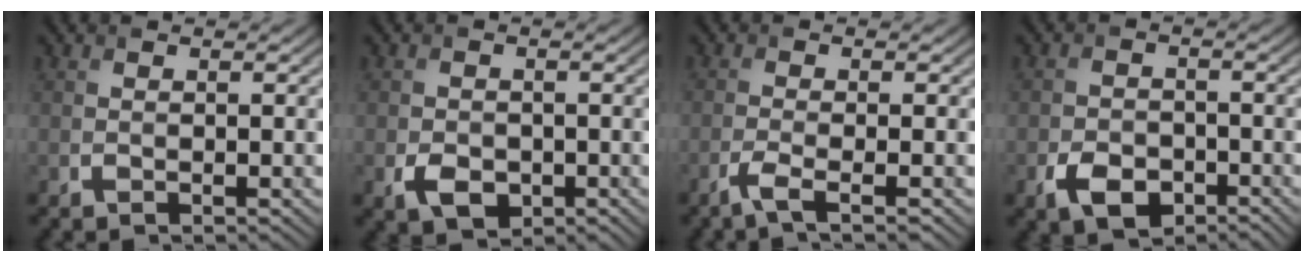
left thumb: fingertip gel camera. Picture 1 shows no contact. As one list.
[{"total": 3.3, "force": [-1.2, 2.5, 1.9], "torque": [-0.039, -0.013, -0.023]}, {"total": 2.8, "force": [-1.7, 0.4, 2.2], "torque": [-0.040, 0.003, -0.049]}, {"total": 4.8, "force": [-2.5, 3.1, 2.6], "torque": [-0.056, -0.012, -0.050]}]